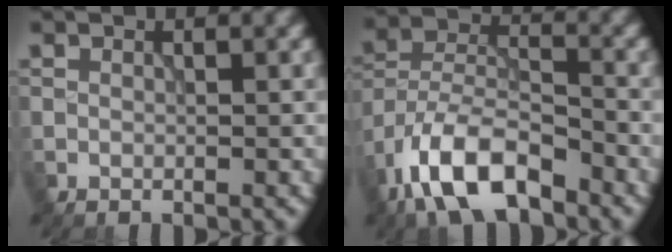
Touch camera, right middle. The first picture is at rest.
{"total": 9.0, "force": [-5.7, 3.8, 5.8], "torque": [-0.100, 0.005, -0.117]}